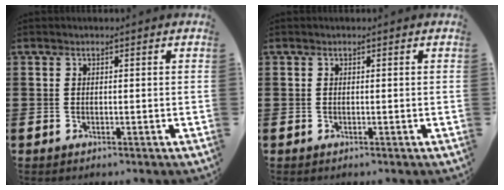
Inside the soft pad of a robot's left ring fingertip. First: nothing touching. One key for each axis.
{"total": 0.0}